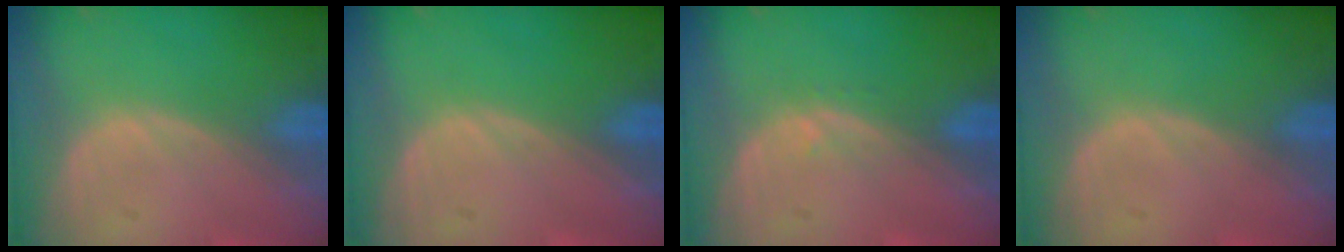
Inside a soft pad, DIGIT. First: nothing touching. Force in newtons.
{"total": 0.0}
{"total": 0.7, "press": 0.7, "slide": 0.2}
{"total": 0.0}